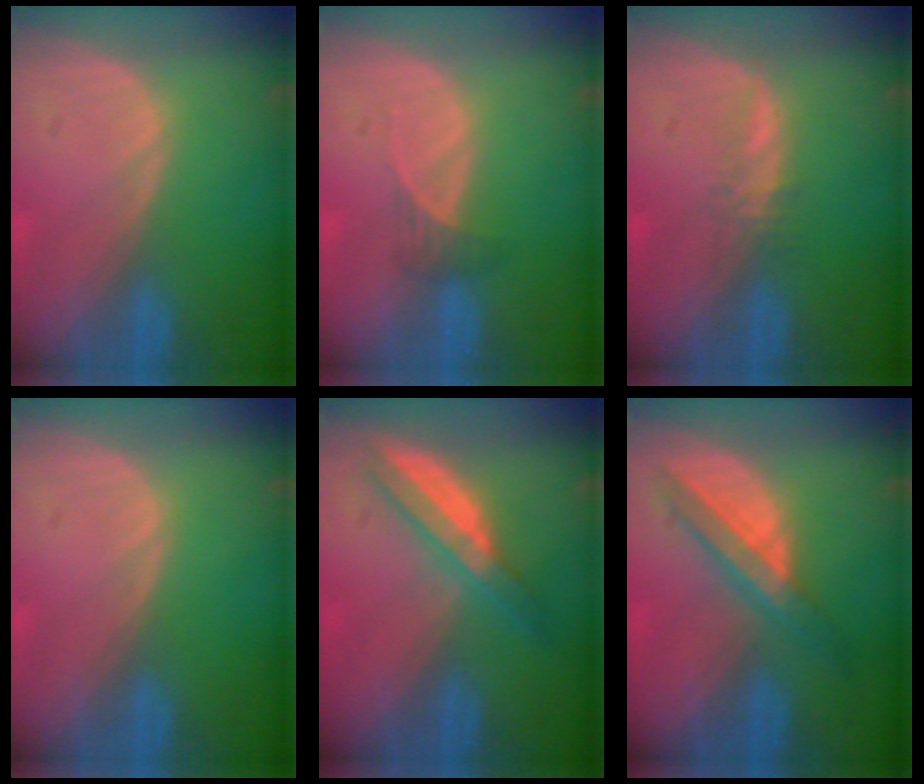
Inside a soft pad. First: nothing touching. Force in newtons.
{"total": 1.8, "press": 1.6, "slide": 0.8}
{"total": 1.6, "press": 1.5, "slide": 0.5}
{"total": 0.0}
{"total": 5.9, "press": 5.2, "slide": 2.8}
{"total": 5.7, "press": 5.6, "slide": 1.3}